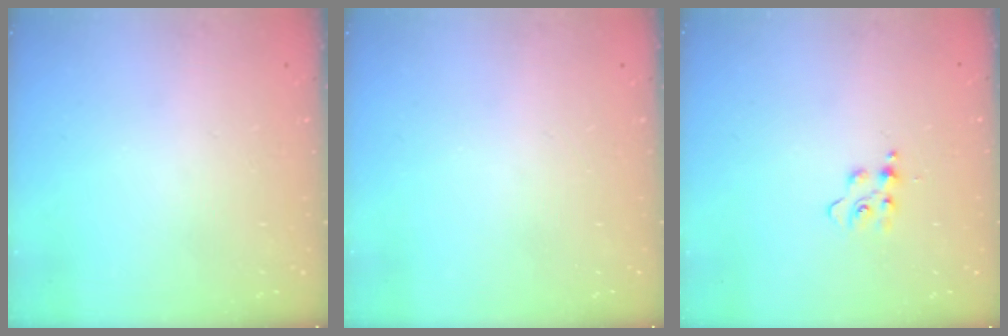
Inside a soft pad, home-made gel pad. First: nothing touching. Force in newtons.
{"total": 0.0}
{"total": 5.6, "press": 5.6, "slide": 0.5}